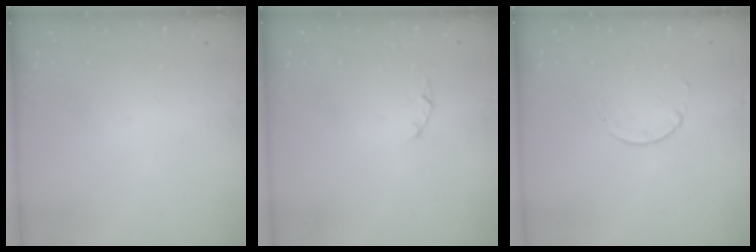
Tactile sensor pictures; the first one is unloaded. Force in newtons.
{"total": 1.4, "press": 1.4, "slide": 0.3}
{"total": 1.7, "press": 1.7, "slide": 0.2}